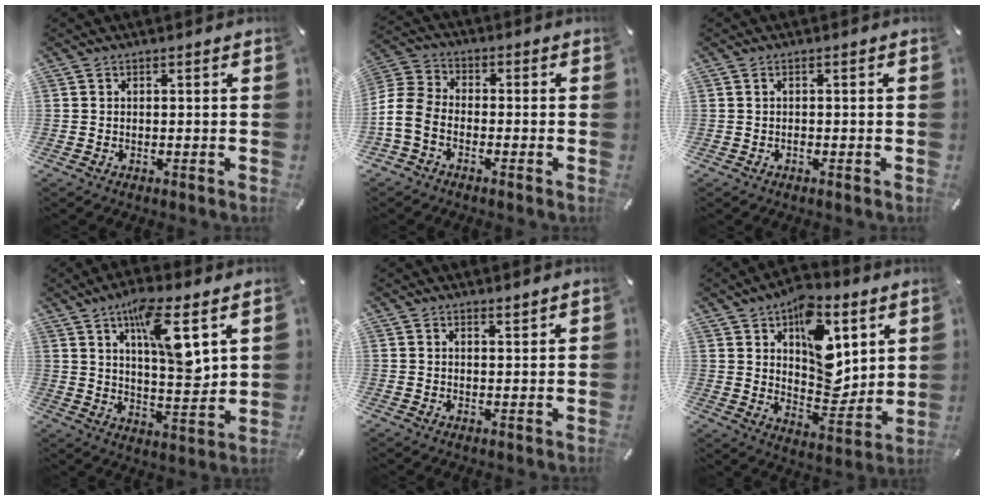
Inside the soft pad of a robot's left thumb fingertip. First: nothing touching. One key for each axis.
{"total": 7.5, "fx": -3.5, "fy": 5.0, "fz": 4.3, "tx": -0.104, "ty": 0.012, "tz": -0.067}
{"total": 0.7, "fx": -0.3, "fy": 0.3, "fz": 0.6, "tx": -0.014, "ty": -0.001, "tz": -0.006}
{"total": 13.4, "fx": 7.0, "fy": 3.5, "fz": 10.8, "tx": -0.179, "ty": -0.032, "tz": 0.116}
{"total": 1.3, "fx": 1.3, "fy": 0.1, "fz": 0.3, "tx": -0.007, "ty": -0.007, "tz": 0.025}
{"total": 15.9, "fx": 7.1, "fy": 9.7, "fz": 10.5, "tx": -0.128, "ty": -0.043, "tz": 0.125}